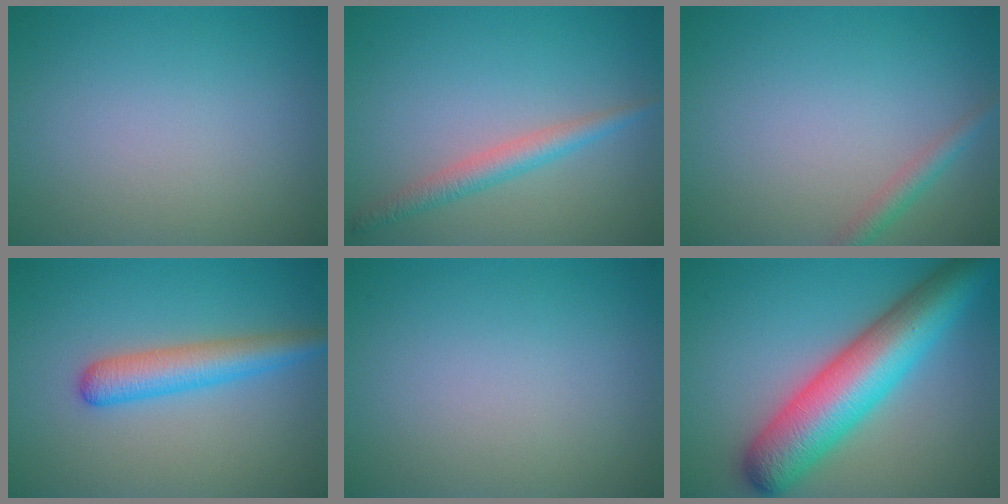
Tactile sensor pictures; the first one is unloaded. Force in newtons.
{"total": 2.5, "press": 2.5, "slide": 0.1}
{"total": 1.7, "press": 1.7, "slide": 0.1}
{"total": 3.8, "press": 3.8, "slide": 0.2}
{"total": 0.0}
{"total": 10.1, "press": 10.1, "slide": 0.4}